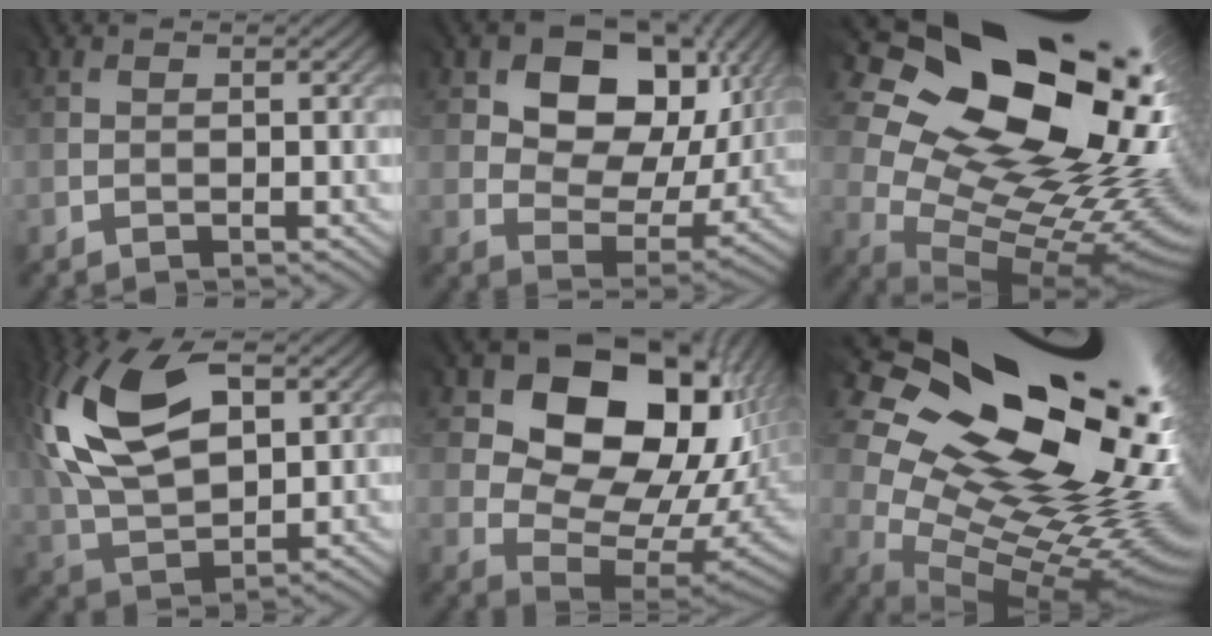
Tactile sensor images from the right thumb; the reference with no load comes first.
{"total": 13.8, "force": [5.4, 9.2, 8.8], "torque": [-0.141, -0.003, 0.100]}
{"total": 20.9, "force": [7.8, 13.5, 13.9], "torque": [-0.249, 0.024, 0.157]}
{"total": 15.6, "force": [5.0, 9.1, 11.6], "torque": [-0.276, 0.019, 0.098]}
{"total": 17.2, "force": [6.2, 11.5, 11.2], "torque": [-0.184, -0.001, 0.125]}
{"total": 20.5, "force": [6.1, 11.9, 15.6], "torque": [-0.267, 0.005, 0.119]}